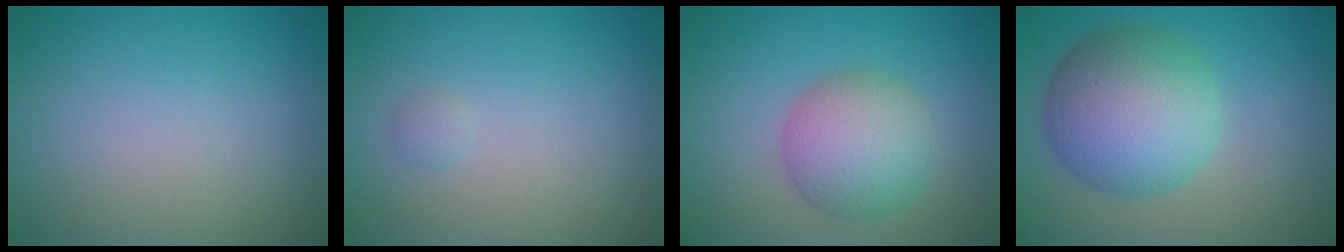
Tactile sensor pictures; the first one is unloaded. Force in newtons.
{"total": 0.6, "press": 0.6, "slide": 0.1}
{"total": 5.6, "press": 5.6, "slide": 0.2}
{"total": 8.7, "press": 8.7, "slide": 0.2}